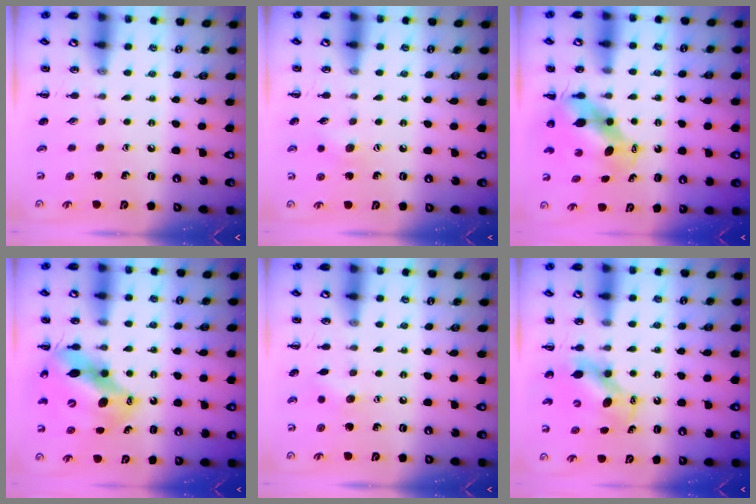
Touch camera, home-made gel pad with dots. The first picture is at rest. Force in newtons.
{"total": 6.4, "press": 6.2, "slide": 1.4}
{"total": 6.5, "press": 6.4, "slide": 1.3}
{"total": 13.8, "press": 13.4, "slide": 3.5}
{"total": 5.8, "press": 5.6, "slide": 1.6}
{"total": 6.5, "press": 6.4, "slide": 1.0}